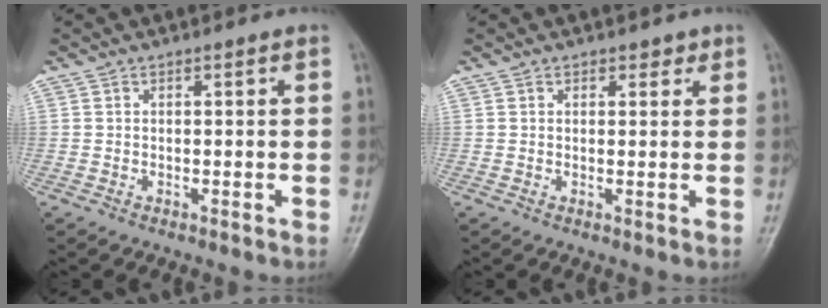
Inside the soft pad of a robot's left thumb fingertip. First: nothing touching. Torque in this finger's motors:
{"motor_torque": [-0.36, 0.05, -0.29, -0.18, 0.06]}